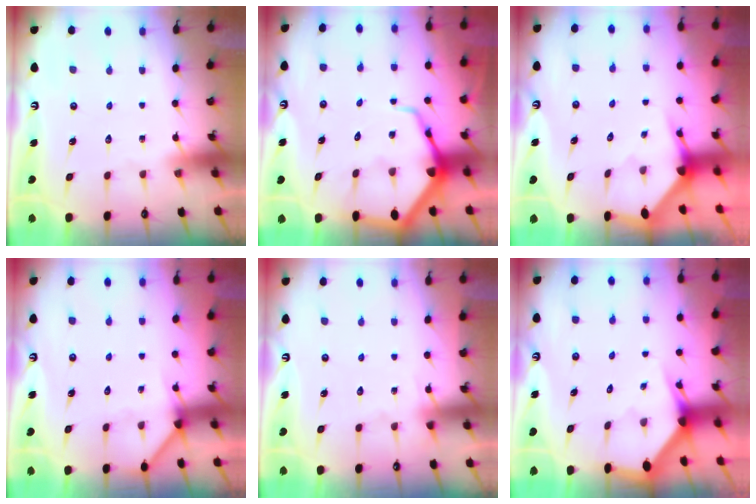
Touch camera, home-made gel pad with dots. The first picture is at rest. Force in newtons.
{"total": 8.6, "press": 8.6, "slide": 1.0}
{"total": 3.2, "press": 3.2, "slide": 0.3}
{"total": 5.3, "press": 5.3, "slide": 0.5}
{"total": 3.9, "press": 3.9, "slide": 0.5}
{"total": 2.6, "press": 2.6, "slide": 0.2}